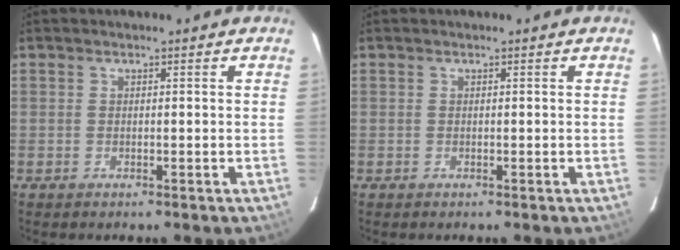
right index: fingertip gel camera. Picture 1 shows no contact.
{"total": 0.0}